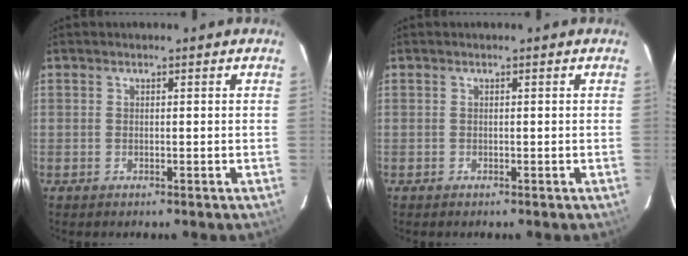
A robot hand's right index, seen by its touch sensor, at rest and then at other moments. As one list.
[{"total": 0.0}]